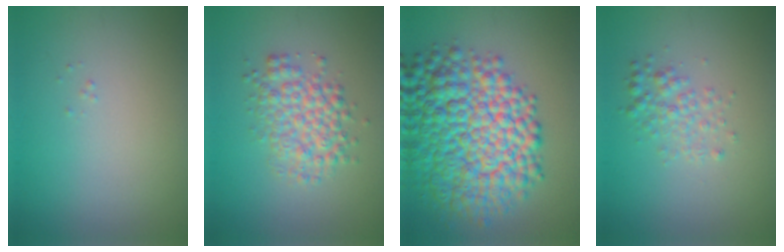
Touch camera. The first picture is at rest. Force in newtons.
{"total": 4.1, "press": 4.1, "slide": 0.1}
{"total": 12.1, "press": 12.1, "slide": 0.0}
{"total": 2.2, "press": 2.2, "slide": 0.0}